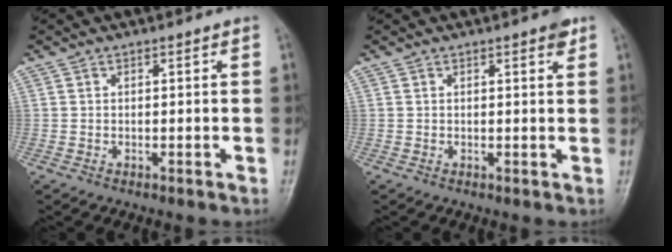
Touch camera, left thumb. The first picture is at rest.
{"total": 1.8, "force": [1.1, 0.5, 1.4], "torque": [-0.016, -0.004, 0.013]}